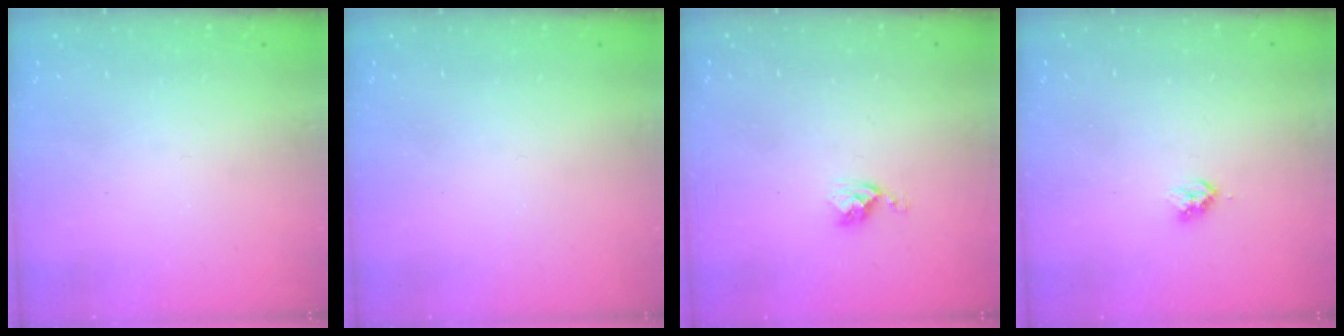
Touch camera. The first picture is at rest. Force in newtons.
{"total": 0.0}
{"total": 5.2, "press": 5.2, "slide": 0.6}
{"total": 3.1, "press": 3.1, "slide": 0.4}